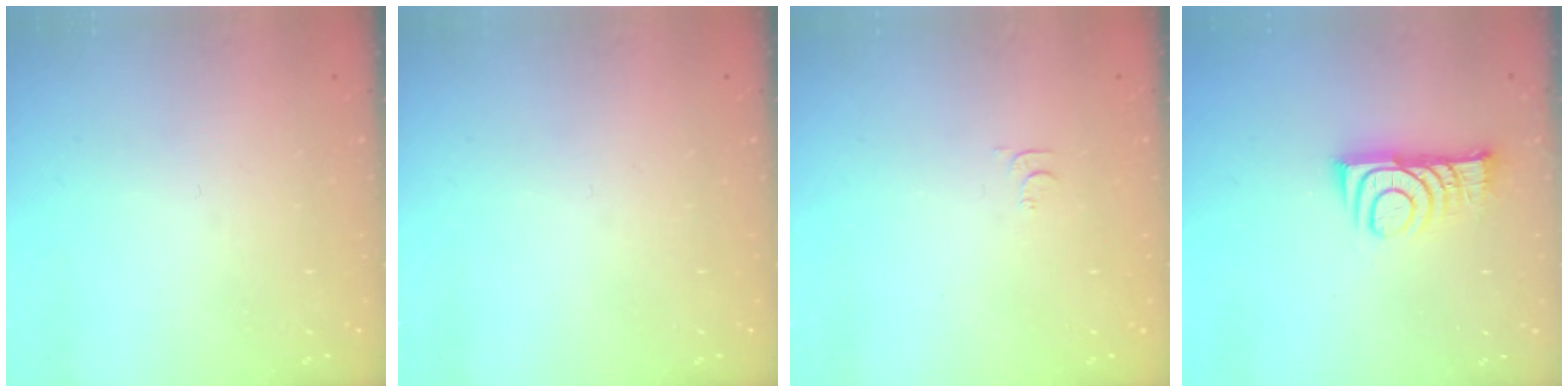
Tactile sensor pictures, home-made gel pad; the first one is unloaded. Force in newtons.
{"total": 0.0}
{"total": 4.6, "press": 4.6, "slide": 0.6}
{"total": 9.3, "press": 9.3, "slide": 0.2}